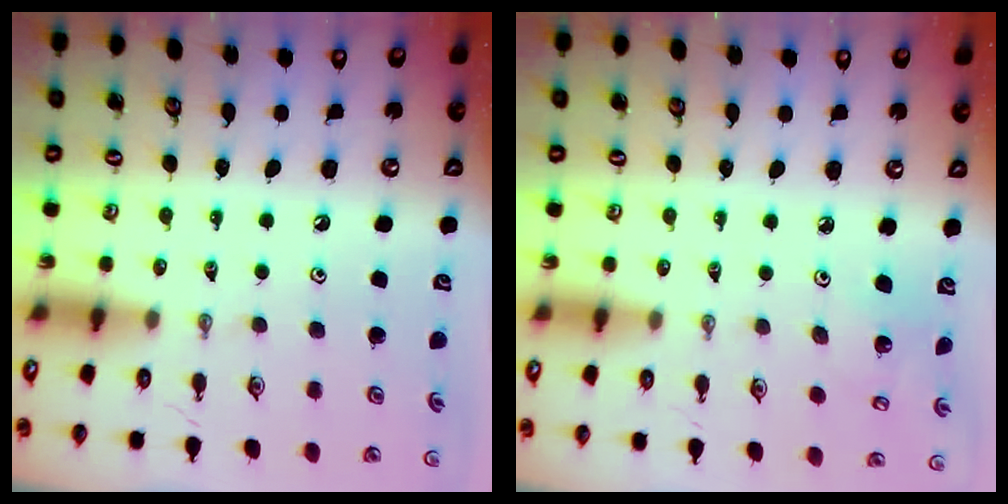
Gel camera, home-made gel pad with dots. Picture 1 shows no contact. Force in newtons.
{"total": 4.1, "press": 4.1, "slide": 0.2}